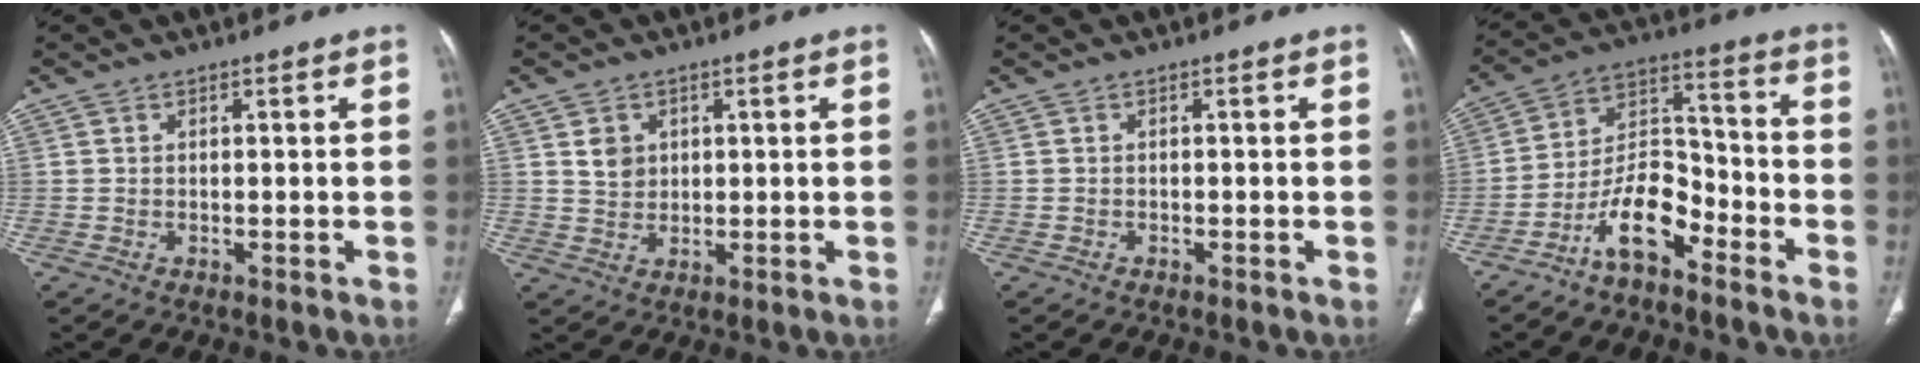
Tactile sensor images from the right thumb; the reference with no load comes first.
{"total": 3.6, "force": [1.3, 3.0, 1.6], "torque": [-0.011, -0.009, 0.028]}
{"total": 0.0}
{"total": 10.9, "force": [-7.2, 4.7, 6.7], "torque": [-0.115, 0.074, -0.141]}